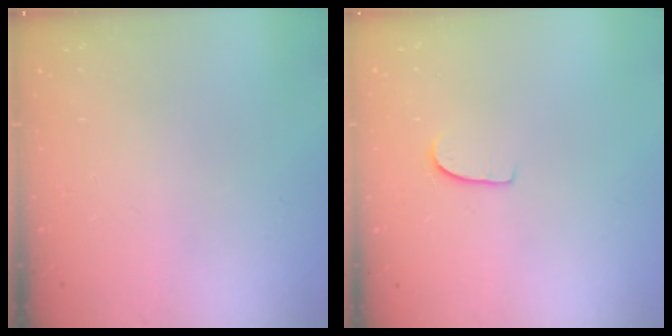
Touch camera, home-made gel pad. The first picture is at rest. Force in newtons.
{"total": 5.1, "press": 5.1, "slide": 0.4}